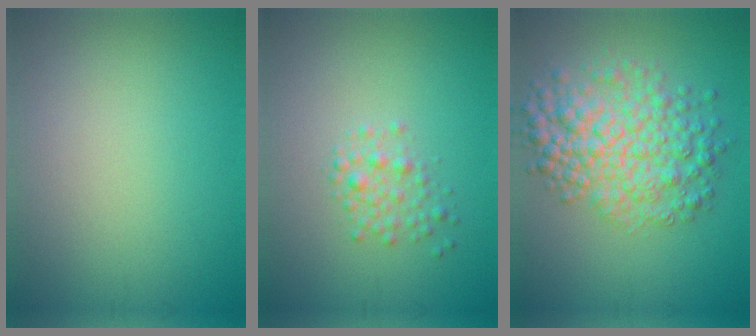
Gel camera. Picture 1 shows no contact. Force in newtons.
{"total": 1.8, "press": 1.8, "slide": 0.0}
{"total": 6.8, "press": 6.8, "slide": 0.2}